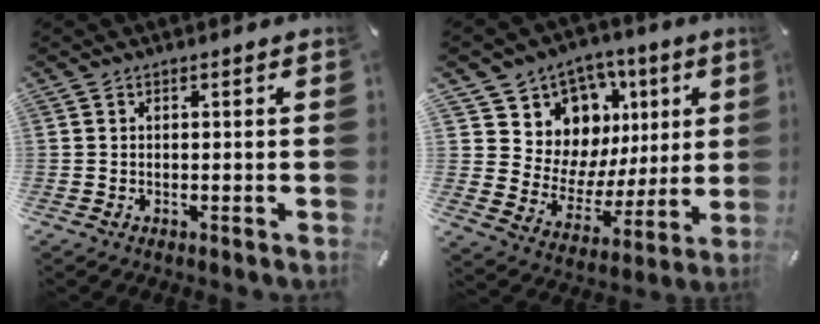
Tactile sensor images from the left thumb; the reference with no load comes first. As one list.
[{"total": 10.8, "force": [5.2, 9.5, 1.0], "torque": [-0.012, -0.074, 0.106]}]